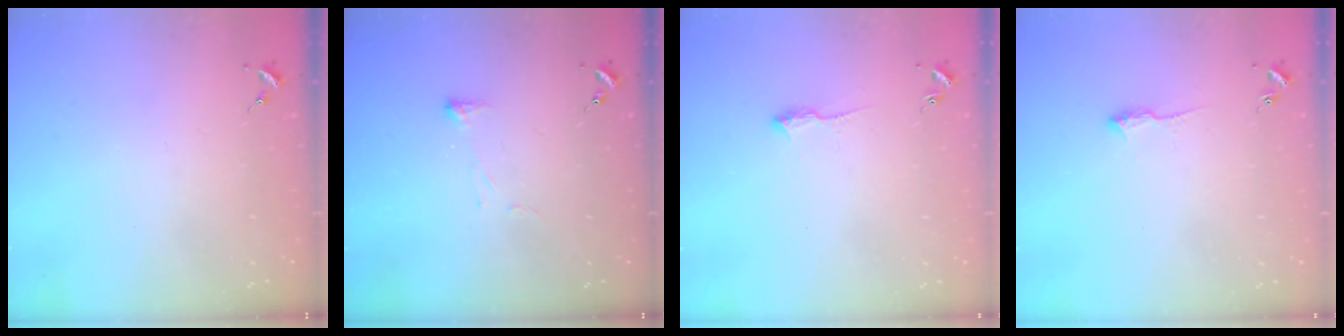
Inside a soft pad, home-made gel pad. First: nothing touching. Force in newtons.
{"total": 3.4, "press": 3.3, "slide": 0.6}
{"total": 6.5, "press": 6.4, "slide": 0.9}
{"total": 6.5, "press": 6.4, "slide": 0.9}